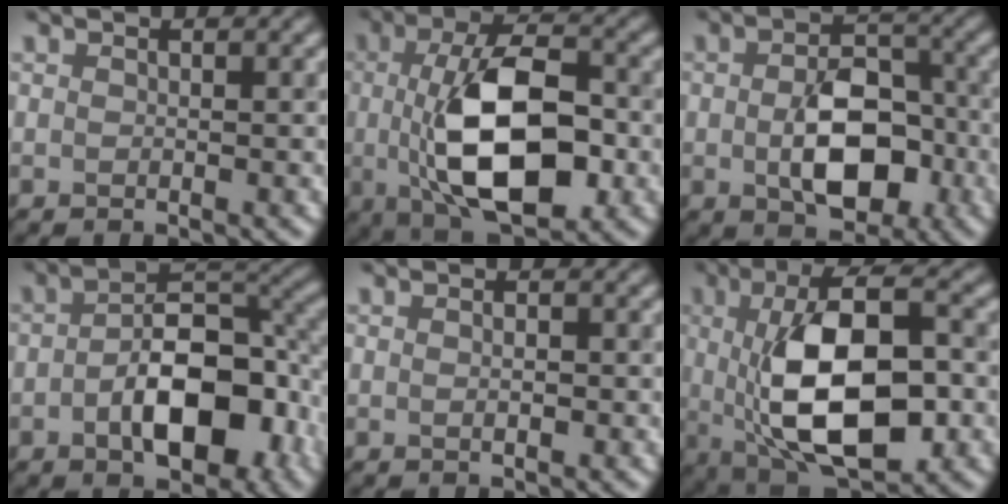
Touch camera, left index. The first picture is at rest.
{"total": 10.9, "force": [-0.8, 5.2, 9.6], "torque": [-0.167, -0.005, -0.012]}
{"total": 7.7, "force": [-1.4, 4.7, 5.9], "torque": [-0.100, -0.007, -0.017]}
{"total": 9.6, "force": [-2.5, 5.1, 7.7], "torque": [-0.111, 0.004, -0.042]}
{"total": 0.9, "force": [0.0, 0.3, 0.8], "torque": [-0.016, -0.003, 0.000]}
{"total": 12.1, "force": [-0.2, 5.2, 10.9], "torque": [-0.177, 0.000, -0.005]}